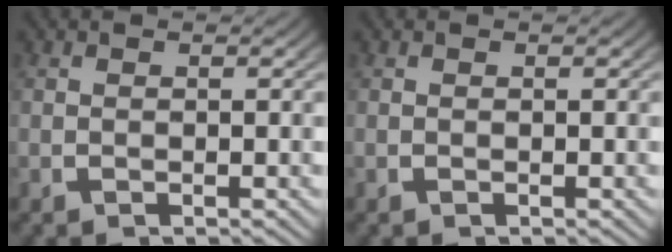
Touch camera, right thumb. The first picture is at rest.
{"total": 0.0}